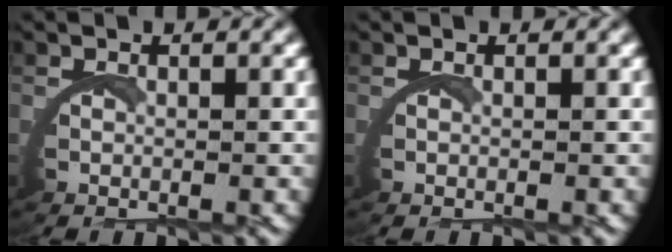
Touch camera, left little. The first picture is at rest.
{"total": 0.0}